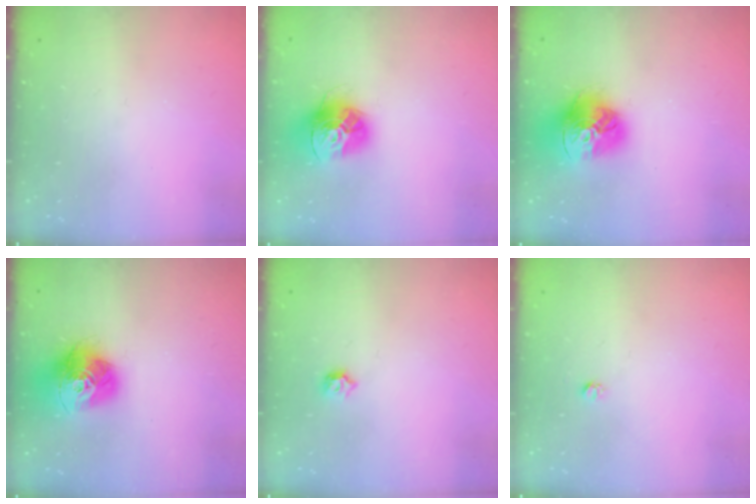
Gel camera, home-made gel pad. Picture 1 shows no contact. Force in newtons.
{"total": 14.7, "press": 14.6, "slide": 1.4}
{"total": 17.9, "press": 17.9, "slide": 1.6}
{"total": 17.0, "press": 16.9, "slide": 1.5}
{"total": 4.8, "press": 4.7, "slide": 1.0}
{"total": 2.7, "press": 2.7, "slide": 0.3}